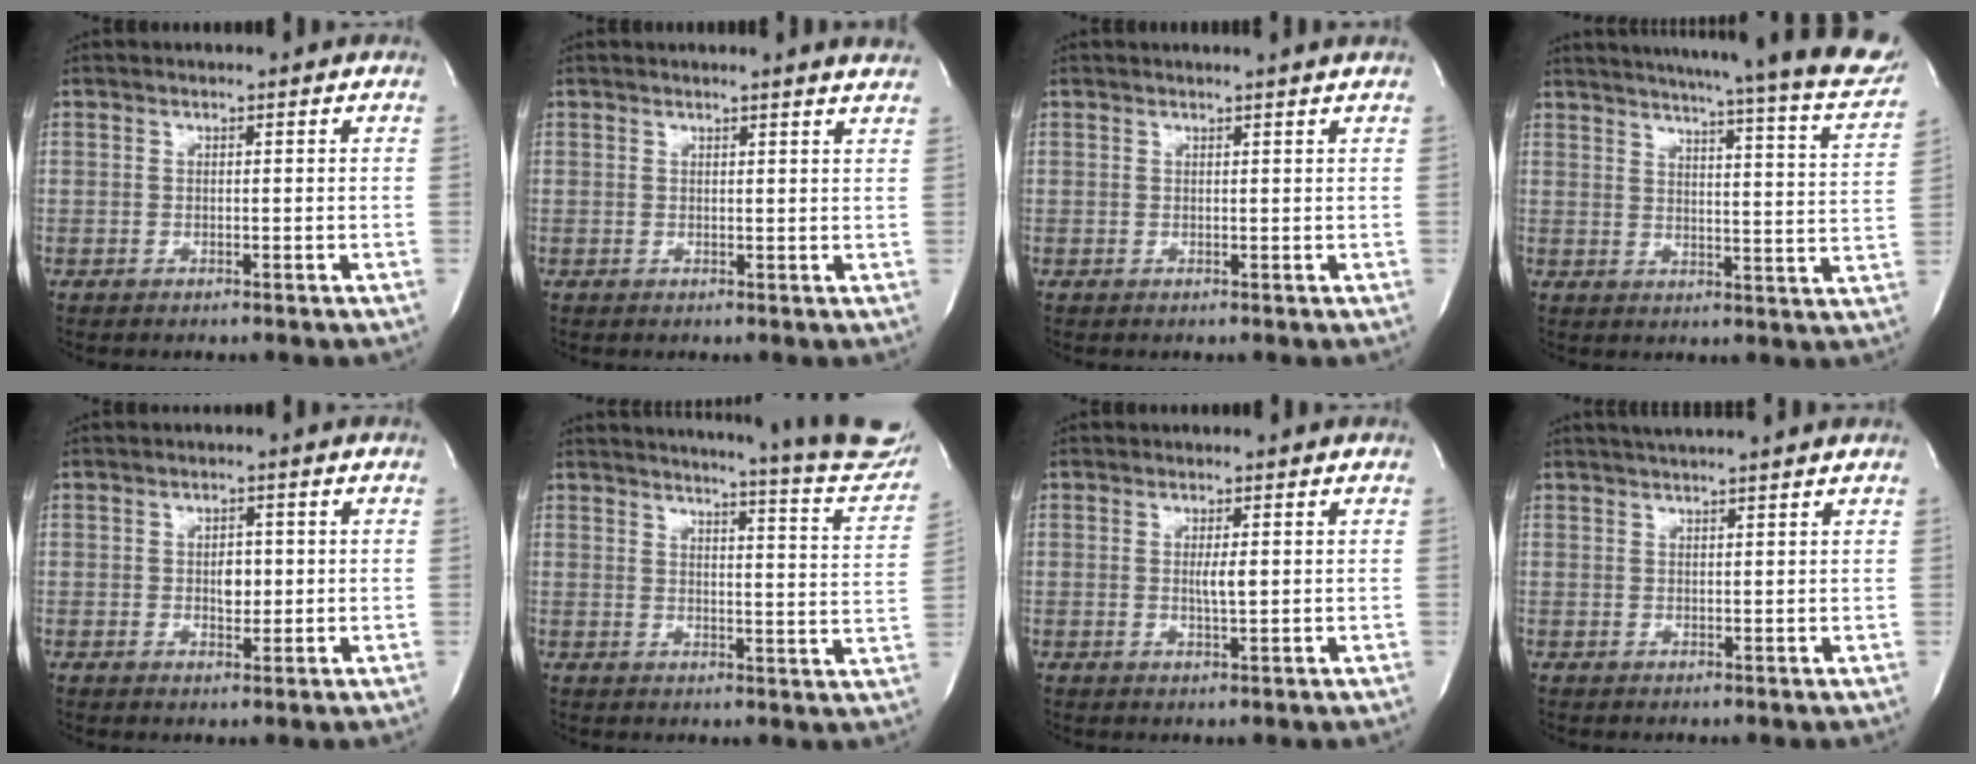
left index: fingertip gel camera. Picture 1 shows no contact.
{"total": 4.0, "force": [3.8, -0.4, 1.2], "torque": [-0.020, -0.012, 0.023]}
{"total": 1.9, "force": [1.8, -0.6, 0.6], "torque": [-0.017, -0.003, 0.021]}
{"total": 27.4, "force": [24.0, 1.1, 13.1], "torque": [-0.191, -0.069, 0.280]}
{"total": 2.7, "force": [0.0, 1.6, 2.1], "torque": [-0.031, 0.001, 0.003]}
{"total": 21.1, "force": [19.7, 0.5, 7.7], "torque": [-0.102, -0.096, 0.216]}
{"total": 2.1, "force": [0.2, 0.2, 2.1], "torque": [-0.041, -0.003, 0.004]}
{"total": 6.1, "force": [5.4, -0.7, 2.8], "torque": [-0.041, 0.024, 0.070]}